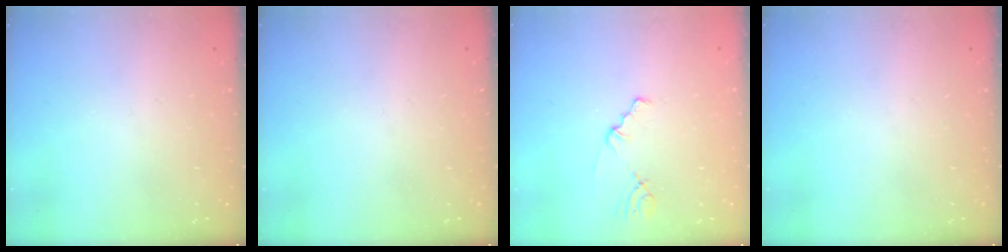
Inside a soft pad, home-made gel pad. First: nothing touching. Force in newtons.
{"total": 0.0}
{"total": 1.1, "press": 1.1, "slide": 0.2}
{"total": 0.0}